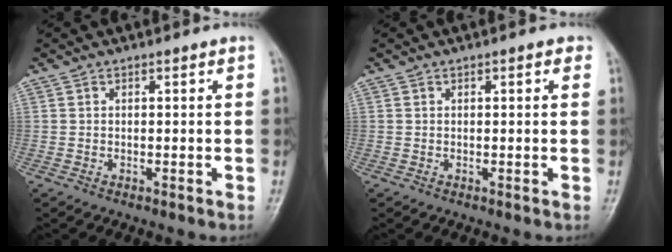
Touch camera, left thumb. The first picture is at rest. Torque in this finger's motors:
{"motor_torque": [-0.09, -0.03, 0.12, 0.07, 0.04]}